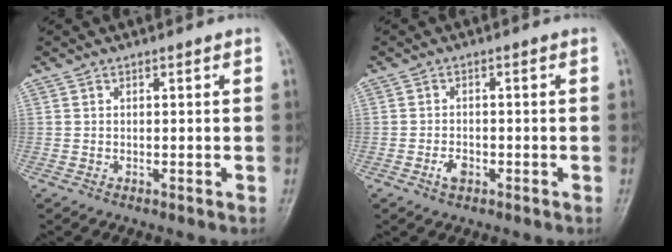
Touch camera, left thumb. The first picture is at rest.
{"total": 2.6, "force": [-1.2, 1.6, 1.6], "torque": [-0.028, 0.005, -0.022]}